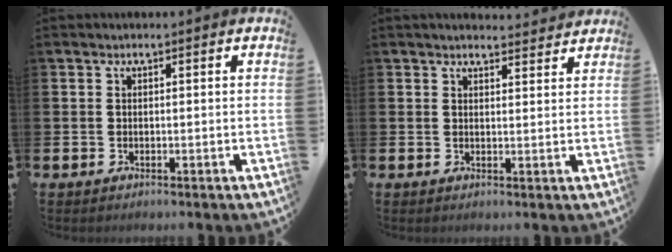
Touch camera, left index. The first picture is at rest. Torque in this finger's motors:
{"motor_torque": [1.08, -1.06, 0.13, 0.00]}